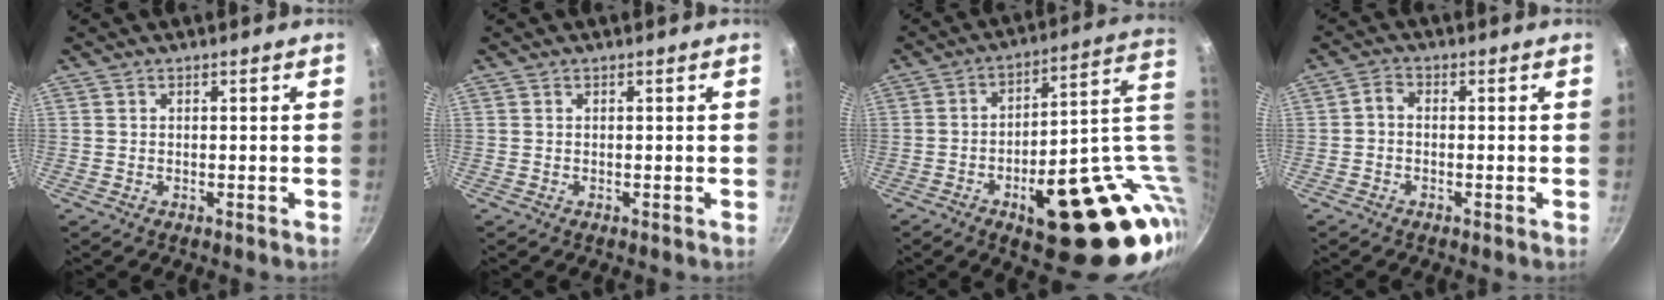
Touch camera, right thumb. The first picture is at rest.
{"total": 0.0}
{"total": 26.0, "force": [-3.4, 11.4, 23.1], "torque": [-0.236, 0.012, -0.022]}
{"total": 2.0, "force": [-0.7, 1.3, 1.4], "torque": [-0.033, 0.012, -0.022]}